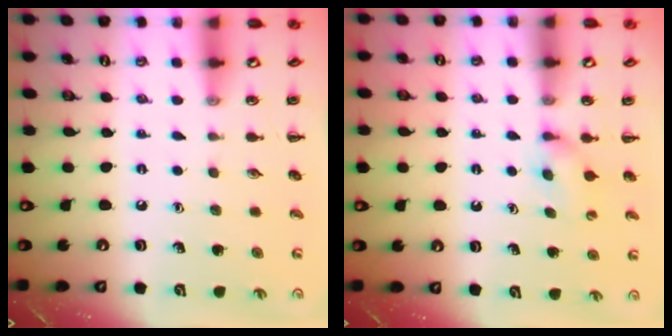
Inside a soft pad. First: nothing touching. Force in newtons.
{"total": 6.3, "press": 6.1, "slide": 1.5}